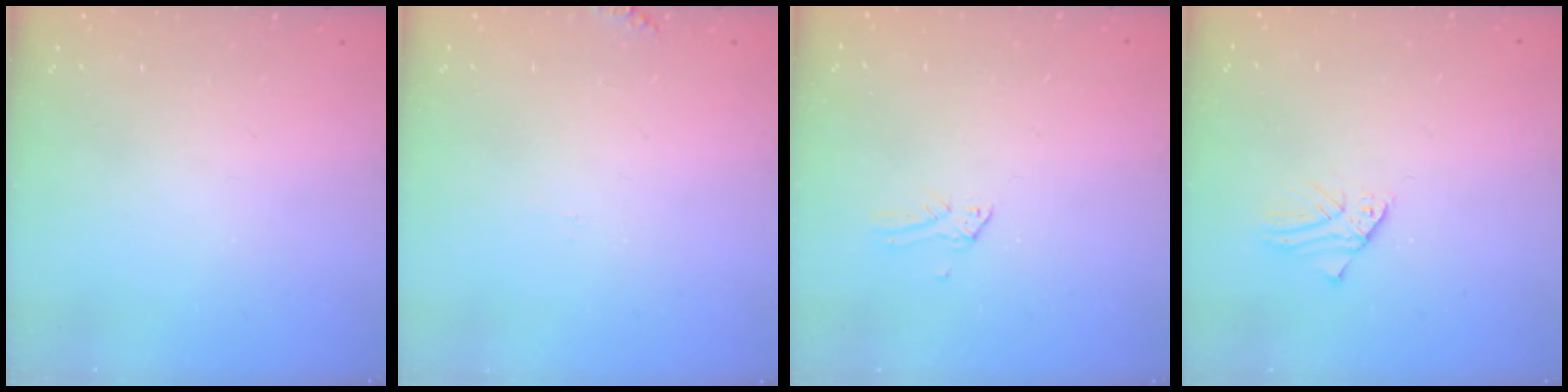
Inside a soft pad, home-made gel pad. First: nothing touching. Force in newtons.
{"total": 5.6, "press": 5.6, "slide": 0.4}
{"total": 0.0}
{"total": 1.1, "press": 1.1, "slide": 0.1}